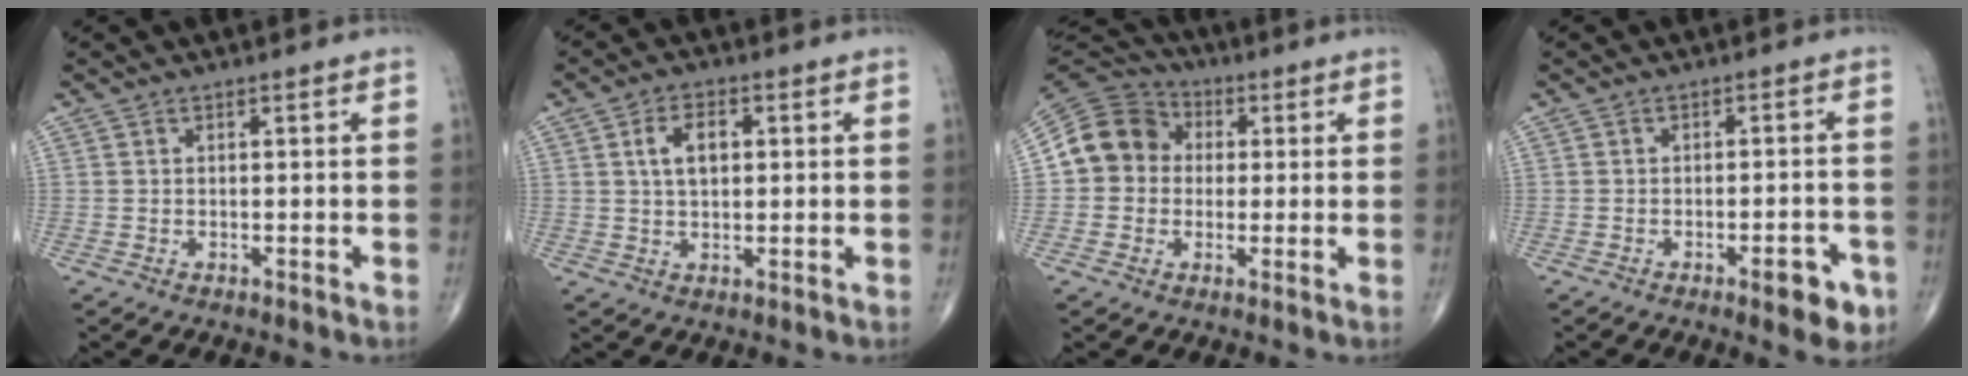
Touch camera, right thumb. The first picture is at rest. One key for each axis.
{"total": 5.7, "fx": 1.3, "fy": 3.4, "fz": 4.4, "tx": -0.072, "ty": 0.005, "tz": 0.021}
{"total": 11.8, "fx": 1.0, "fy": 10.5, "fz": 5.2, "tx": -0.078, "ty": 0.027, "tz": 0.006}
{"total": 6.1, "fx": -3.1, "fy": 2.2, "fz": 4.8, "tx": -0.045, "ty": 0.015, "tz": -0.036}